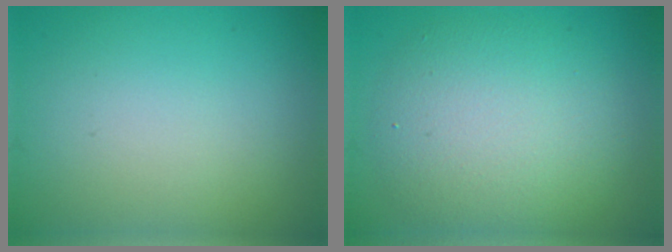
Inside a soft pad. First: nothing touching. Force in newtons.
{"total": 6.3, "press": 6.2, "slide": 0.8}